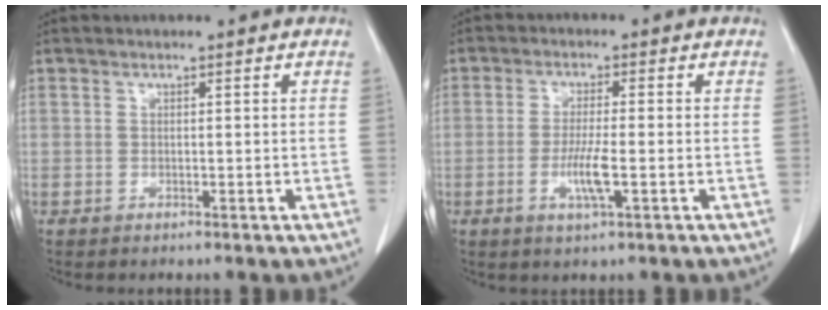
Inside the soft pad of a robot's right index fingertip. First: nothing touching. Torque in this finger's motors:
{"motor_torque": [0.55, -0.16, 0.22, 0.07]}